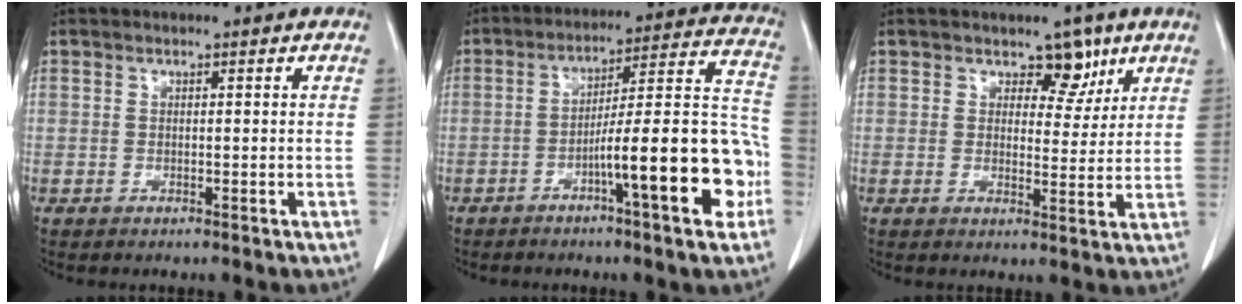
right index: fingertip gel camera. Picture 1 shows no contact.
{"total": 16.9, "force": [-5.9, 1.5, 15.7], "torque": [-0.208, 0.024, -0.087]}
{"total": 4.6, "force": [2.9, 2.8, 2.2], "torque": [-0.015, -0.002, 0.040]}